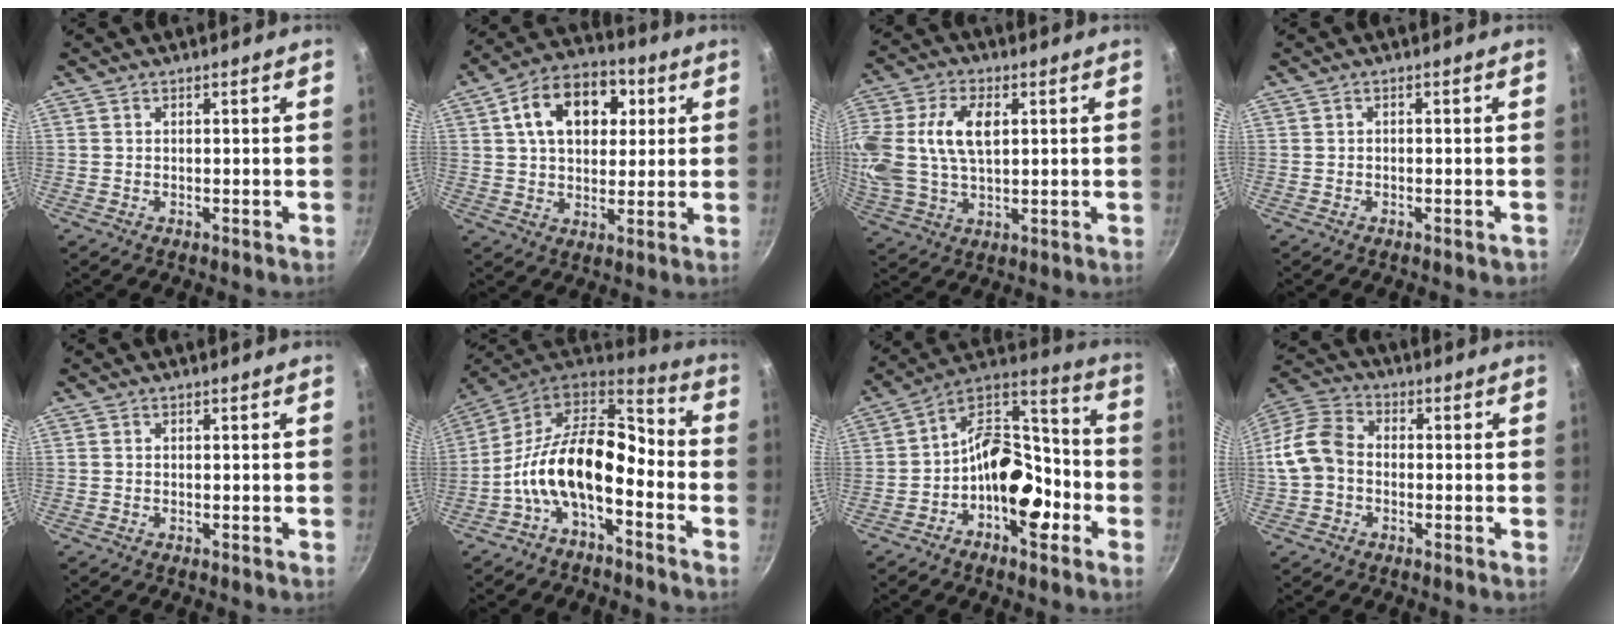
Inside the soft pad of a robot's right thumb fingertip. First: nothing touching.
{"total": 15.4, "force": [4.5, 10.4, 10.4], "torque": [-0.132, 0.010, 0.061]}
{"total": 17.2, "force": [3.4, 10.6, 13.1], "torque": [-0.279, 0.013, 0.062]}
{"total": 1.3, "force": [-0.9, 0.6, 0.8], "torque": [-0.014, 0.013, -0.007]}
{"total": 0.0}
{"total": 15.9, "force": [-4.8, 8.5, 12.5], "torque": [-0.220, 0.066, -0.107]}
{"total": 15.9, "force": [-5.6, 9.2, 11.7], "torque": [-0.136, 0.077, -0.104]}
{"total": 10.0, "force": [-1.3, 7.6, 6.4], "torque": [-0.108, 0.031, -0.045]}